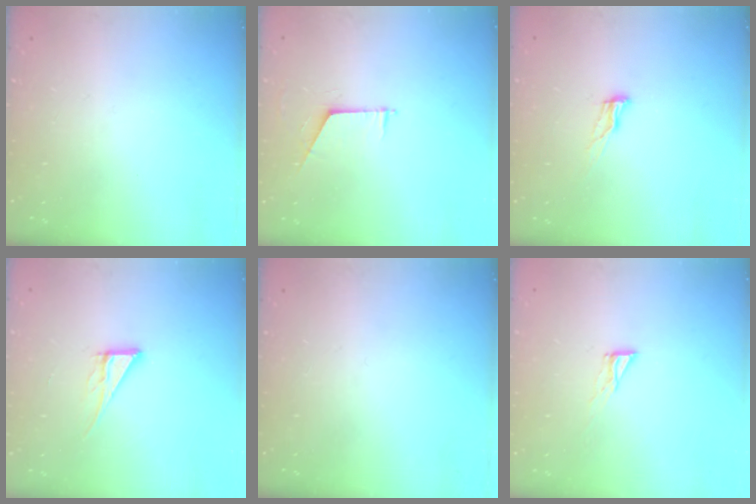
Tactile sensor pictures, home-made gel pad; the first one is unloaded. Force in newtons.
{"total": 5.7, "press": 5.7, "slide": 0.3}
{"total": 8.0, "press": 7.7, "slide": 2.0}
{"total": 6.6, "press": 6.6, "slide": 0.3}
{"total": 0.0}
{"total": 4.3, "press": 4.2, "slide": 0.3}